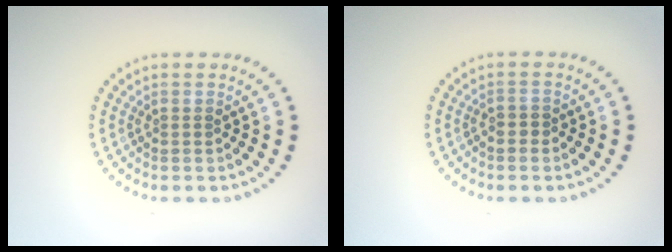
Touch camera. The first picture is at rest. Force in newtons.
{"total": 0.8, "press": 0.5, "slide": 0.6}